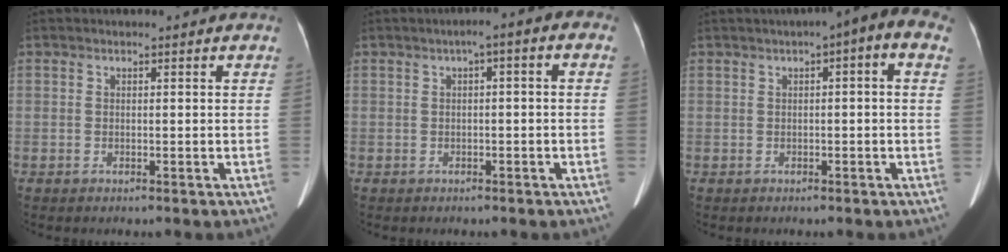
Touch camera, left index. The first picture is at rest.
{"total": 2.9, "force": [0.2, 0.7, 2.8], "torque": [-0.034, 0.020, -0.003]}
{"total": 5.8, "force": [2.0, 0.9, 5.4], "torque": [-0.067, 0.033, 0.018]}